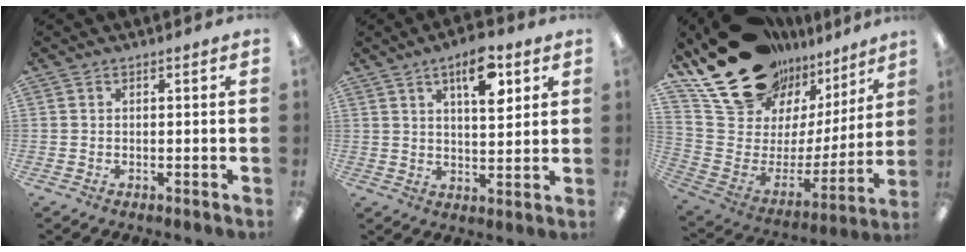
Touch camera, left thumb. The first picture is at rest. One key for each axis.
{"total": 10.1, "fx": 5.4, "fy": 4.1, "fz": 7.4, "tx": -0.098, "ty": -0.025, "tz": 0.086}
{"total": 21.2, "fx": 16.4, "fy": 10.9, "fz": 7.9, "tx": -0.145, "ty": -0.114, "tz": 0.307}